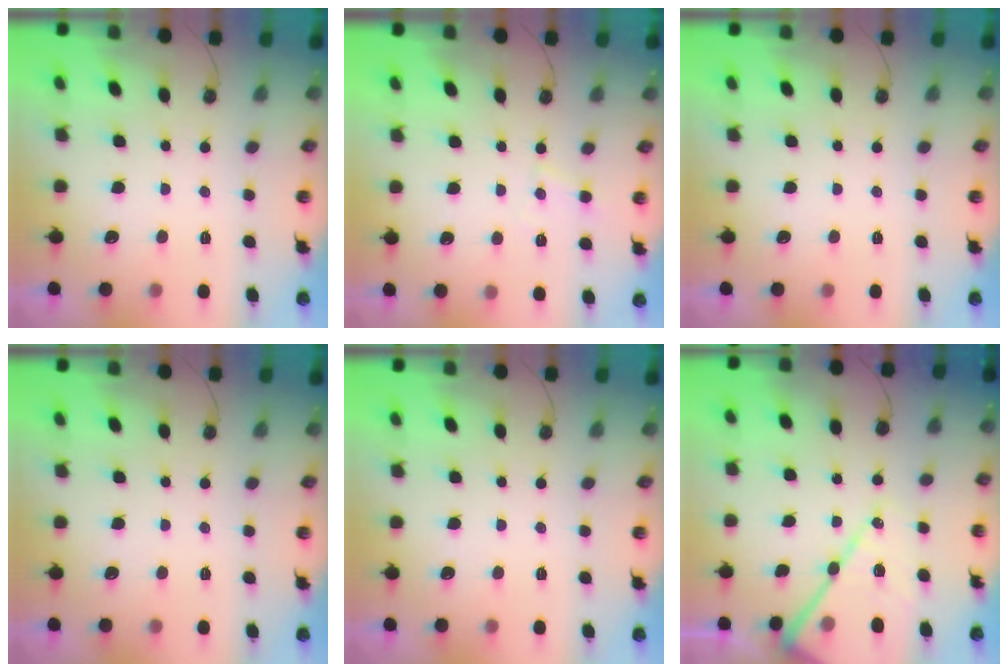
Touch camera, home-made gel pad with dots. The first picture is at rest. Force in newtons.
{"total": 4.9, "press": 4.9, "slide": 0.4}
{"total": 0.0}
{"total": 0.0}
{"total": 0.0}
{"total": 18.3, "press": 18.2, "slide": 1.9}